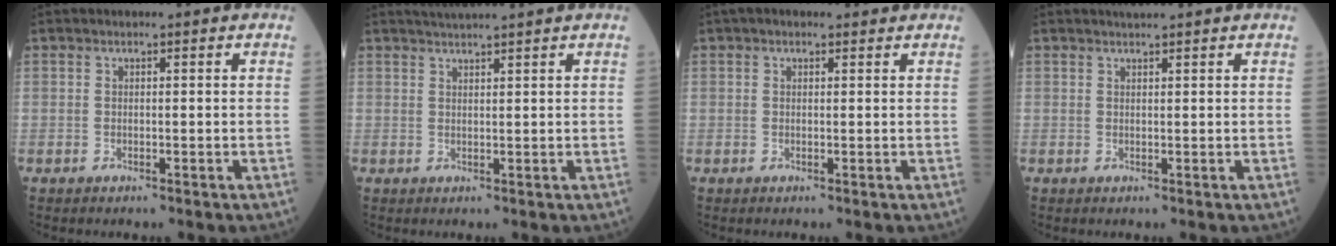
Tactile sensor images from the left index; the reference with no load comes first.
{"total": 4.0, "force": [3.6, -0.8, 1.5], "torque": [-0.018, 0.022, 0.059]}
{"total": 1.8, "force": [1.3, 0.8, 0.7], "torque": [-0.013, 0.023, 0.018]}
{"total": 1.4, "force": [1.3, -0.2, 0.5], "torque": [-0.007, 0.005, 0.026]}